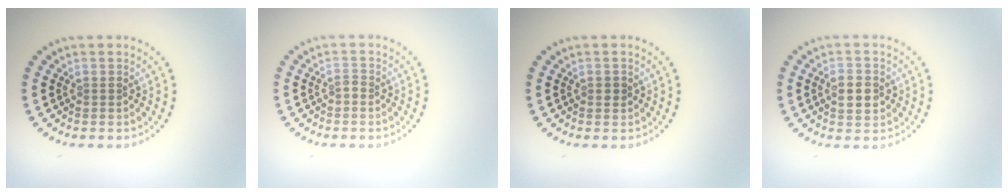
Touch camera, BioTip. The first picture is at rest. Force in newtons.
{"total": 0.7, "press": 0.5, "slide": 0.5}
{"total": 0.7, "press": 0.7, "slide": 0.1}
{"total": 2.9, "press": 2.9, "slide": 0.1}